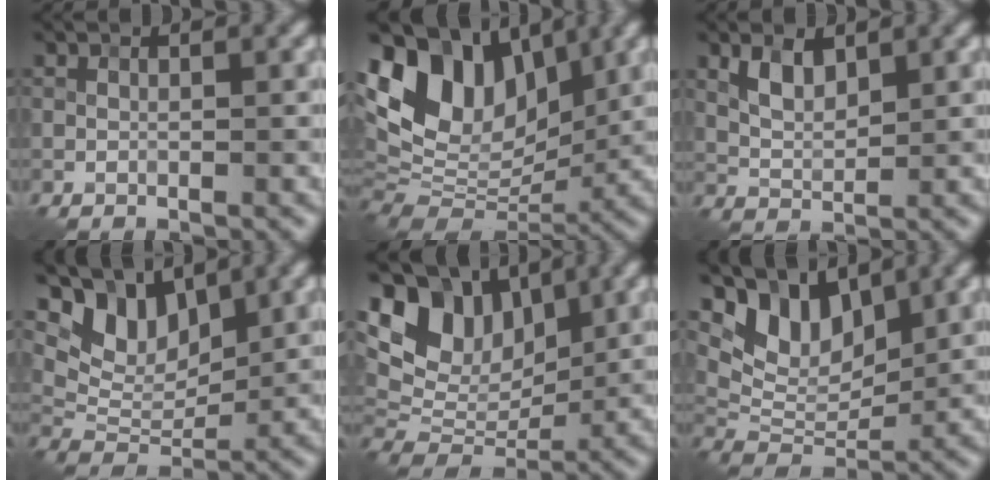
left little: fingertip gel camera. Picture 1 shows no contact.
{"total": 12.7, "force": [4.7, 8.3, 8.4], "torque": [-0.153, 0.024, 0.080]}
{"total": 2.8, "force": [1.5, 1.5, 1.9], "torque": [-0.042, -0.001, 0.031]}
{"total": 6.5, "force": [4.2, 3.6, 3.4], "torque": [-0.064, -0.006, 0.072]}
{"total": 9.1, "force": [3.9, 6.5, 5.1], "torque": [-0.096, 0.005, 0.070]}
{"total": 7.1, "force": [4.3, 4.0, 4.0], "torque": [-0.074, -0.006, 0.076]}